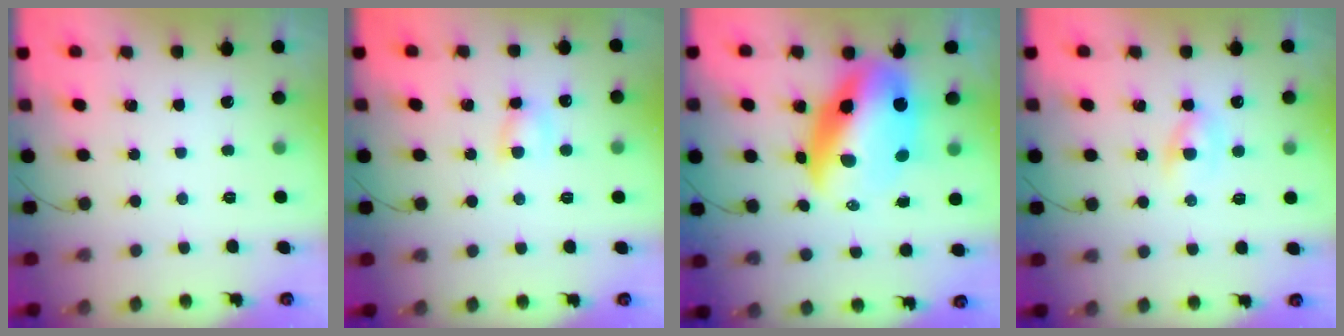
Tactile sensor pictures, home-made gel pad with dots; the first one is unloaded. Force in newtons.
{"total": 4.3, "press": 4.3, "slide": 0.7}
{"total": 15.5, "press": 15.0, "slide": 4.0}
{"total": 3.5, "press": 3.4, "slide": 0.9}